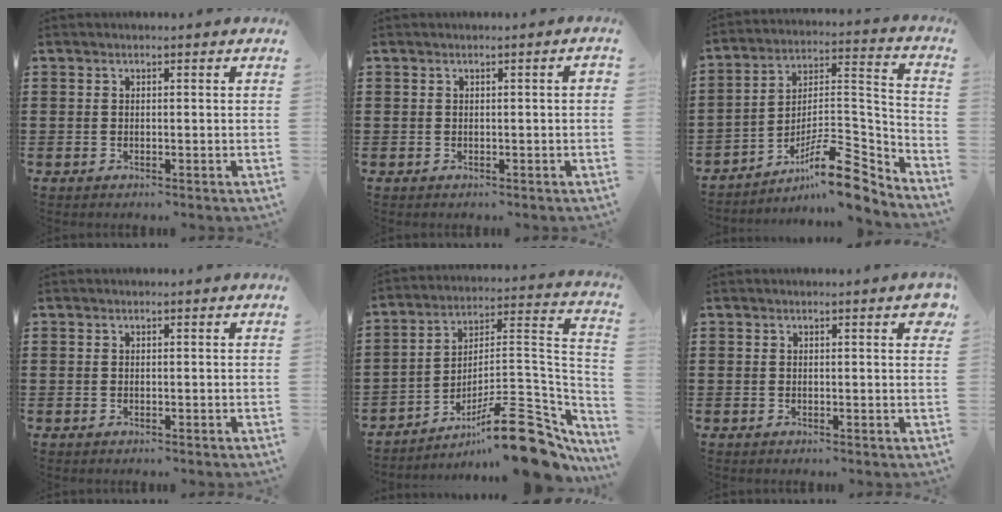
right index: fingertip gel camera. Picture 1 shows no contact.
{"total": 0.7, "force": [-0.1, 0.0, 0.6], "torque": [-0.010, -0.003, -0.002]}
{"total": 12.2, "force": [-8.8, 3.5, 7.7], "torque": [-0.124, 0.028, -0.166]}
{"total": 0.0}
{"total": 16.6, "force": [-11.0, 4.8, 11.5], "torque": [-0.151, 0.050, -0.181]}
{"total": 1.2, "force": [0.6, 0.2, 1.1], "torque": [-0.014, 0.000, 0.008]}